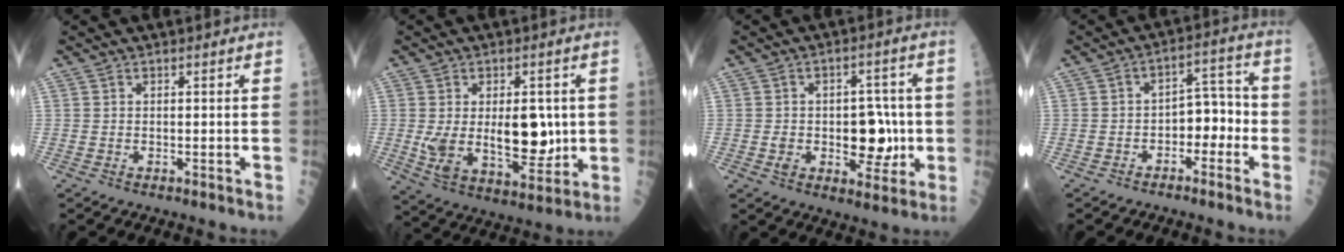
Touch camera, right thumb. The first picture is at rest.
{"total": 14.4, "force": [0.7, 7.6, 12.2], "torque": [-0.173, -0.024, 0.026]}
{"total": 11.1, "force": [-0.9, 6.9, 8.7], "torque": [-0.079, 0.015, -0.006]}
{"total": 6.9, "force": [-2.5, 4.5, 4.6], "torque": [-0.027, 0.044, -0.047]}